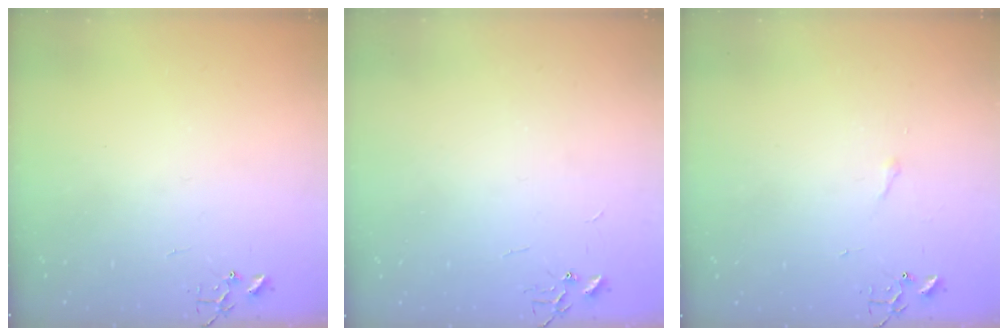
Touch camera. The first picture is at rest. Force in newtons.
{"total": 2.2, "press": 2.2, "slide": 0.3}
{"total": 2.9, "press": 2.9, "slide": 0.5}